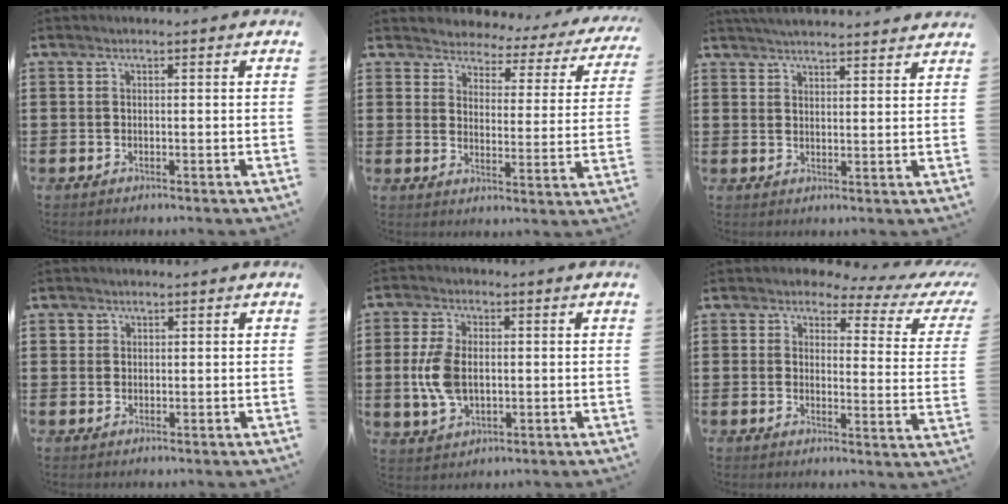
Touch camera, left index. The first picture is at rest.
{"total": 3.0, "force": [2.9, 0.7, -0.2], "torque": [-0.020, -0.025, 0.044]}
{"total": 3.6, "force": [3.6, -0.4, 0.4], "torque": [-0.018, -0.013, 0.066]}
{"total": 1.1, "force": [0.5, 0.9, 0.2], "torque": [-0.006, 0.004, 0.010]}
{"total": 7.2, "force": [-0.1, 4.3, 5.9], "torque": [-0.145, 0.000, -0.008]}
{"total": 3.3, "force": [2.3, 1.1, 2.0], "torque": [-0.048, -0.013, 0.033]}